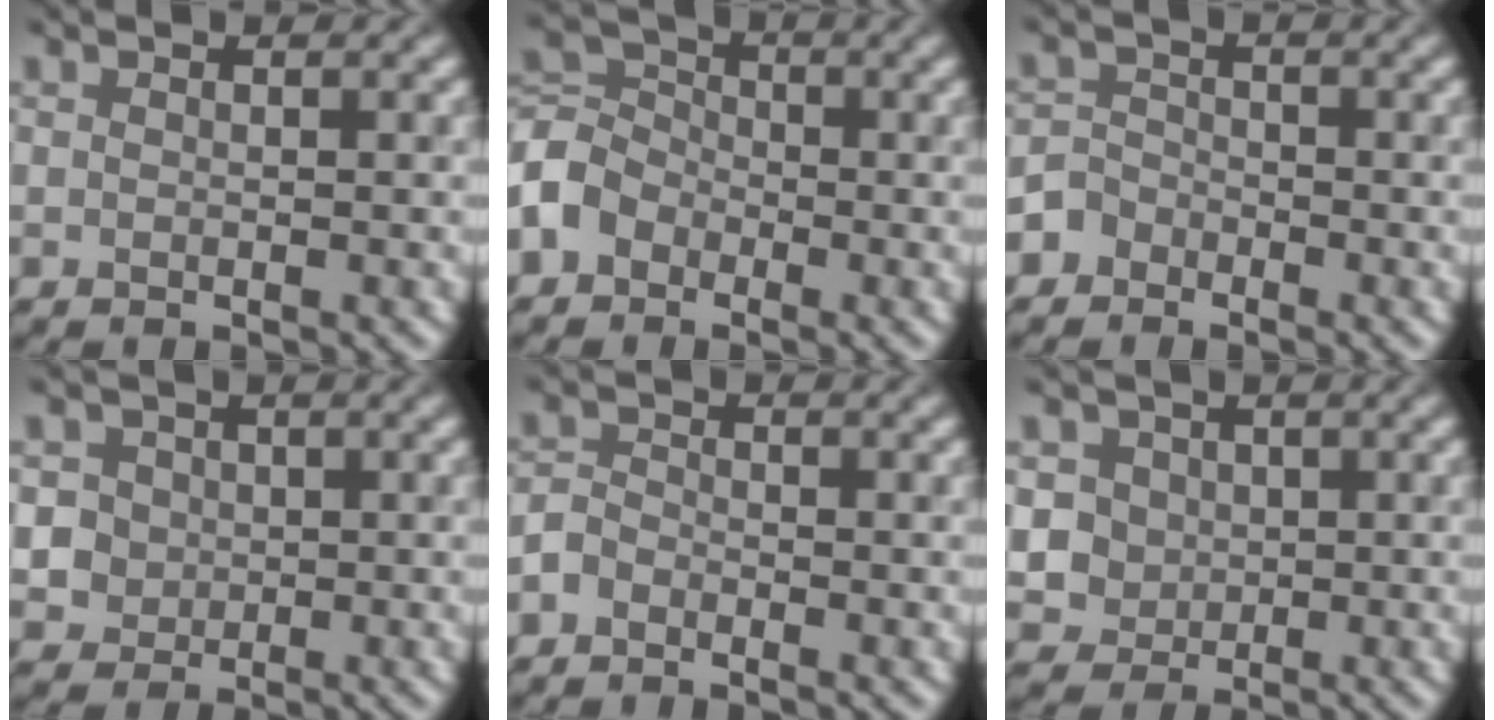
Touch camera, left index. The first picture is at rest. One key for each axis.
{"total": 3.6, "fx": -2.3, "fy": 2.7, "fz": 0.8, "tx": -0.018, "ty": 0.007, "tz": -0.059}
{"total": 1.9, "fx": -1.6, "fy": 0.8, "fz": -0.6, "tx": 0.019, "ty": 0.010, "tz": -0.033}
{"total": 3.4, "fx": -0.2, "fy": 3.4, "fz": 0.4, "tx": 0.007, "ty": 0.019, "tz": -0.003}
{"total": 1.6, "fx": -1.5, "fy": 0.6, "fz": 0.0, "tx": 0.003, "ty": 0.003, "tz": -0.033}
{"total": 3.5, "fx": 0.3, "fy": 3.4, "fz": 0.6, "tx": -0.001, "ty": 0.008, "tz": 0.005}